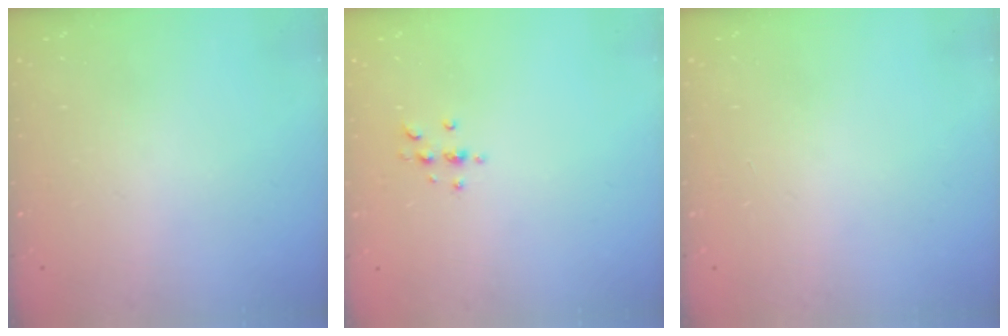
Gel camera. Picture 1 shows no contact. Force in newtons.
{"total": 3.4, "press": 3.4, "slide": 0.4}
{"total": 0.0}